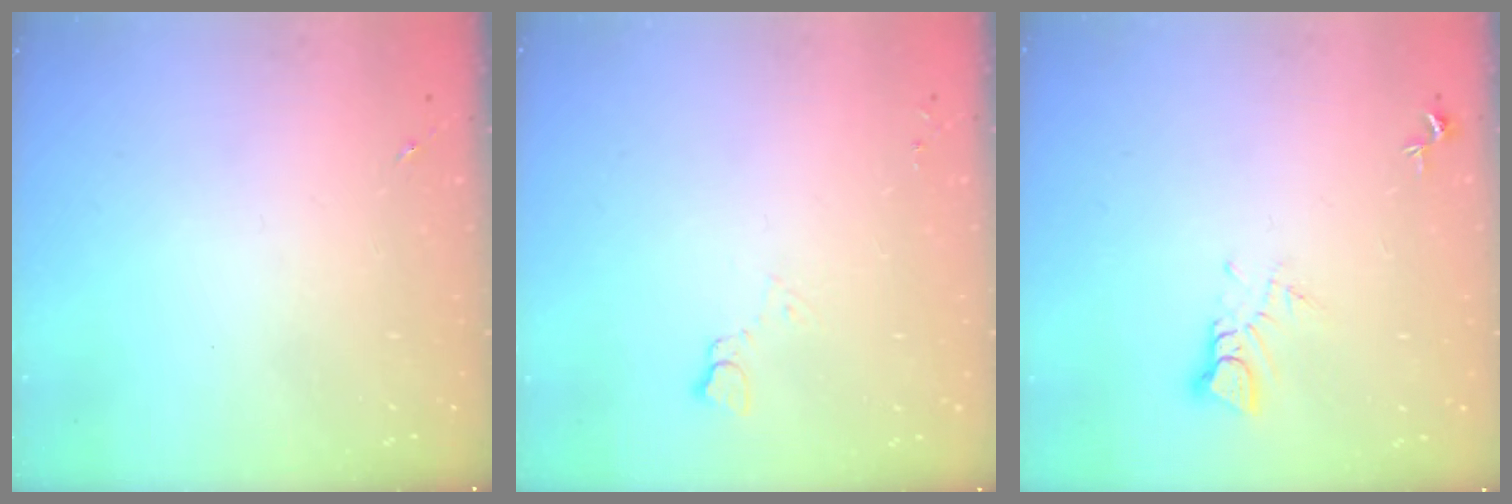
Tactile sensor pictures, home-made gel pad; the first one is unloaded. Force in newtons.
{"total": 3.8, "press": 3.7, "slide": 0.5}
{"total": 3.8, "press": 3.7, "slide": 0.2}